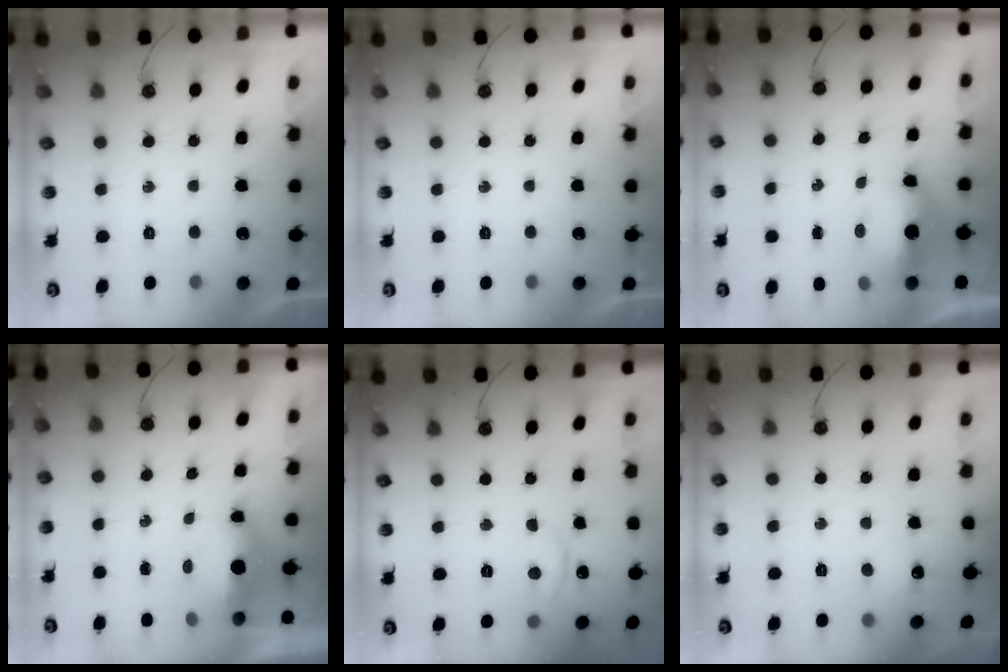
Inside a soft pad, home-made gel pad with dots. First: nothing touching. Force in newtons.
{"total": 0.0}
{"total": 6.6, "press": 6.5, "slide": 1.2}
{"total": 14.4, "press": 7.2, "slide": 12.4}
{"total": 3.5, "press": 3.4, "slide": 0.5}
{"total": 6.1, "press": 6.0, "slide": 0.8}